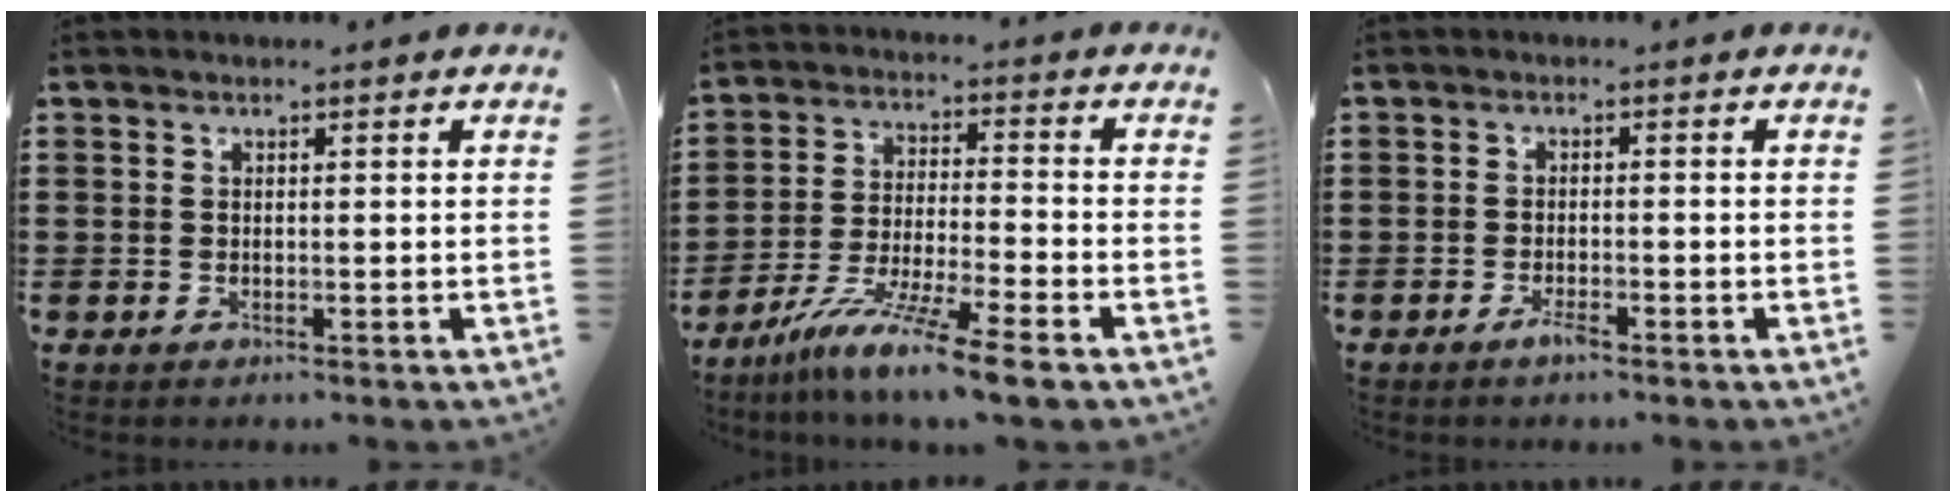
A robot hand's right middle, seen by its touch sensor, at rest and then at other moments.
{"total": 10.0, "force": [-8.0, -0.5, 6.0], "torque": [-0.116, -0.009, -0.156]}
{"total": 1.9, "force": [-1.4, 0.4, 1.2], "torque": [-0.030, -0.005, -0.028]}